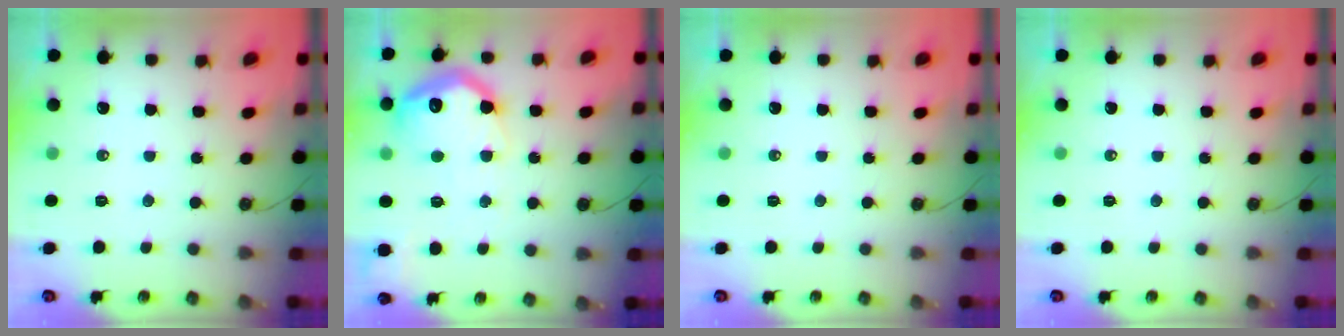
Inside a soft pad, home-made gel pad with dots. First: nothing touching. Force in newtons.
{"total": 19.3, "press": 19.3, "slide": 1.5}
{"total": 0.0}
{"total": 0.0}